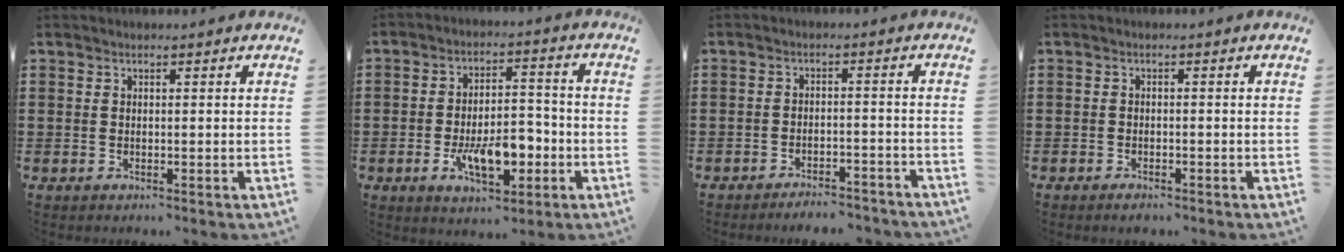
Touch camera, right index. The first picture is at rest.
{"total": 9.4, "force": [-3.1, 4.8, 7.5], "torque": [-0.130, -0.001, -0.054]}
{"total": 3.3, "force": [-3.3, 0.1, 0.3], "torque": [-0.009, 0.001, -0.067]}
{"total": 1.0, "force": [-1.0, 0.2, 0.2], "torque": [-0.006, 0.000, -0.020]}